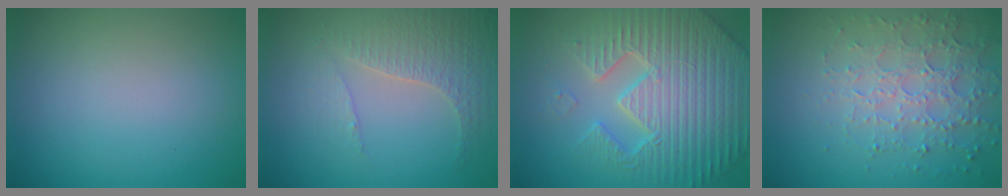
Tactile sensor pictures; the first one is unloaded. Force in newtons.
{"total": 4.3, "press": 3.0, "slide": 3.0}
{"total": 7.7, "press": 7.4, "slide": 1.9}
{"total": 4.3, "press": 4.2, "slide": 1.1}